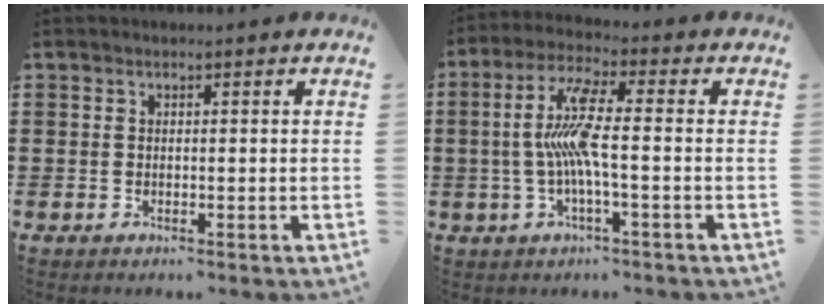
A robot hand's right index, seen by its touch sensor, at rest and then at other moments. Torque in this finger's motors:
{"motor_torque": [1.92, -0.20, 0.47, 0.21]}